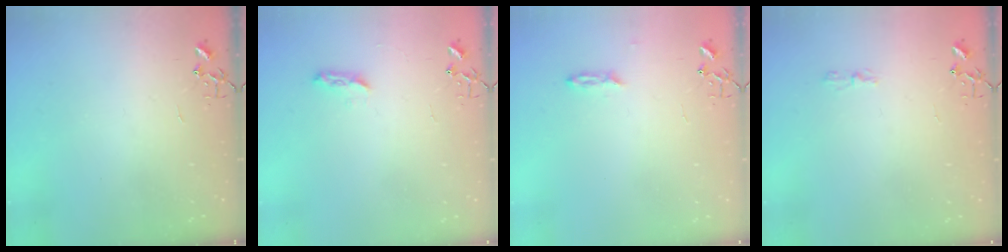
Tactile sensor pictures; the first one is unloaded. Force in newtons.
{"total": 5.3, "press": 5.2, "slide": 0.6}
{"total": 2.3, "press": 2.2, "slide": 0.4}
{"total": 3.9, "press": 3.9, "slide": 0.5}